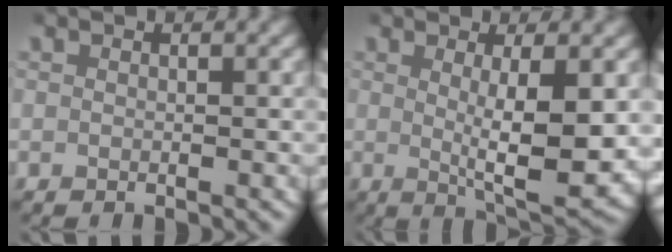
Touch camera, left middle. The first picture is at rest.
{"total": 6.6, "force": [0.8, 1.6, 6.3], "torque": [-0.093, -0.022, 0.025]}